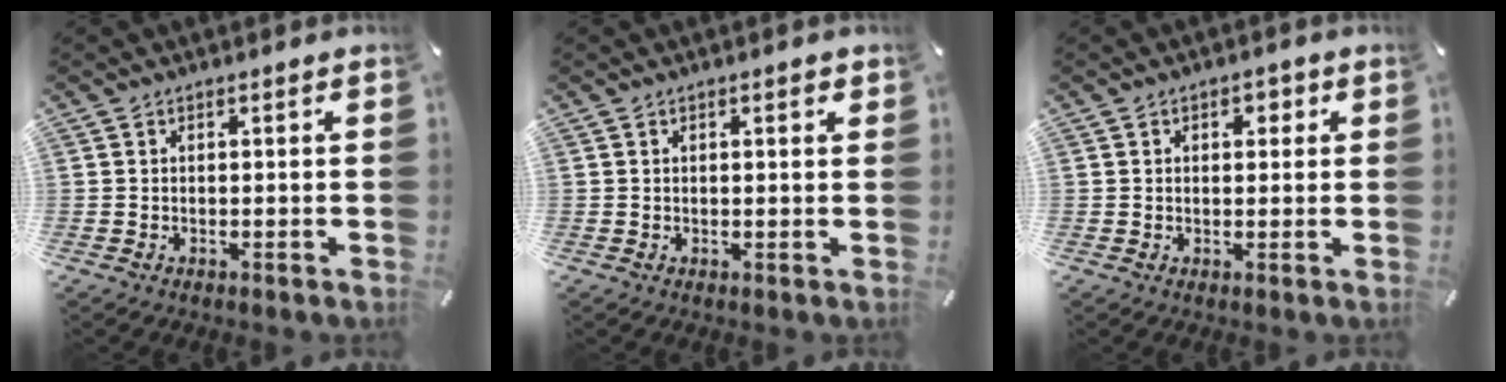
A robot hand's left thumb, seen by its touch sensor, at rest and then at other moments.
{"total": 1.2, "force": [0.5, 0.3, 1.0], "torque": [-0.014, -0.002, 0.006]}
{"total": 2.4, "force": [0.6, 1.7, 1.5], "torque": [-0.009, 0.000, 0.002]}